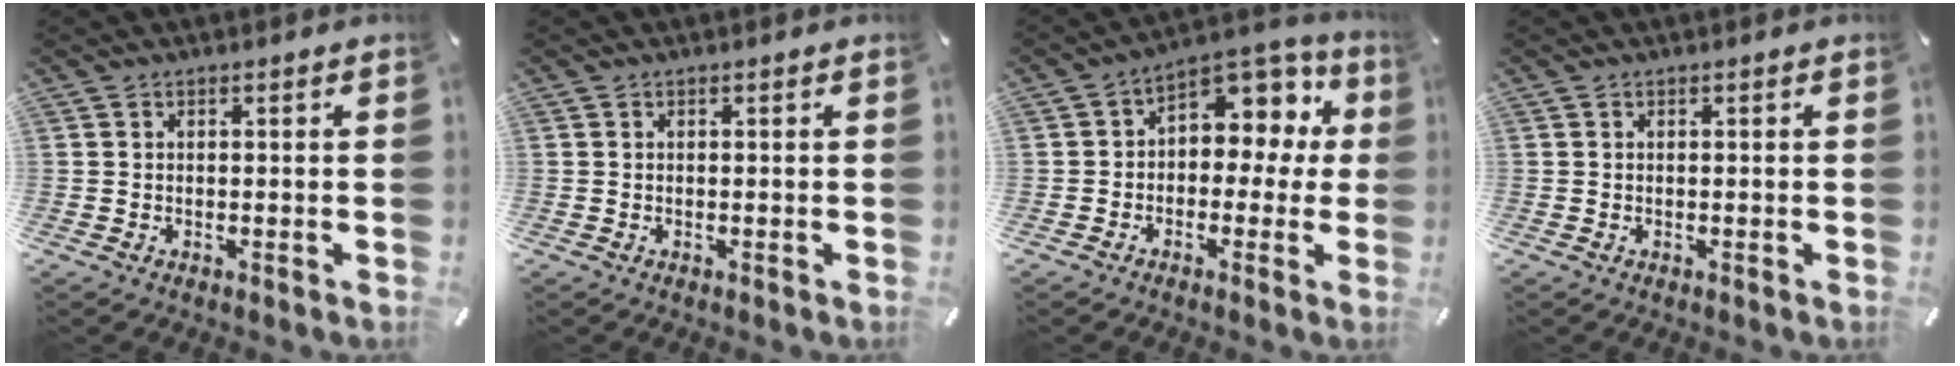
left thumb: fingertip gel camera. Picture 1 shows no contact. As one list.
[{"total": 0.0}, {"total": 7.7, "force": [2.4, 5.7, 4.6], "torque": [-0.061, -0.026, 0.040]}, {"total": 0.0}]